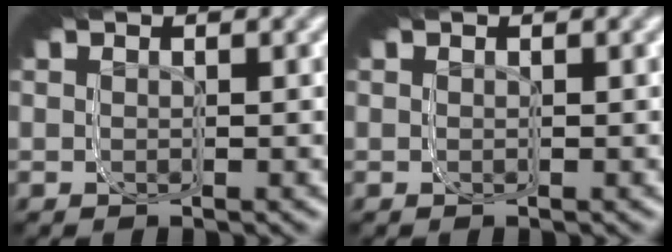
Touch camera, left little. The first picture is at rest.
{"total": 0.0}